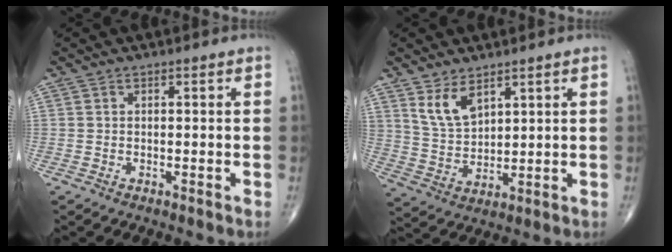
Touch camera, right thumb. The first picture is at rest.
{"total": 7.0, "force": [4.3, 3.6, 4.1], "torque": [-0.067, -0.029, 0.095]}